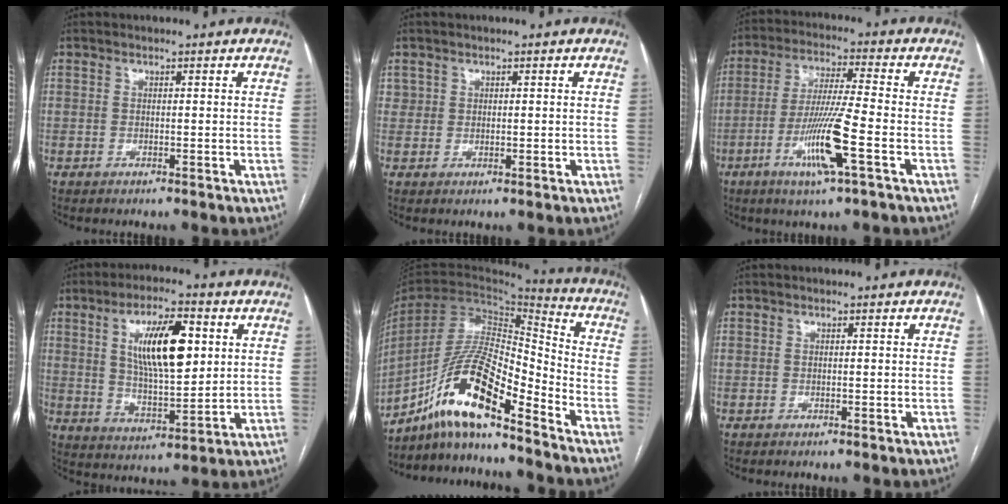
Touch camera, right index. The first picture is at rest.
{"total": 1.4, "force": [0.6, 1.2, 0.2], "torque": [0.009, 0.001, 0.006]}
{"total": 10.9, "force": [-4.2, -0.3, 10.1], "torque": [-0.199, -0.013, -0.081]}
{"total": 12.9, "force": [3.8, 3.9, 11.7], "torque": [-0.213, 0.008, 0.068]}
{"total": 15.5, "force": [-10.8, 2.5, 10.8], "torque": [-0.207, 0.018, -0.193]}
{"total": 0.0}